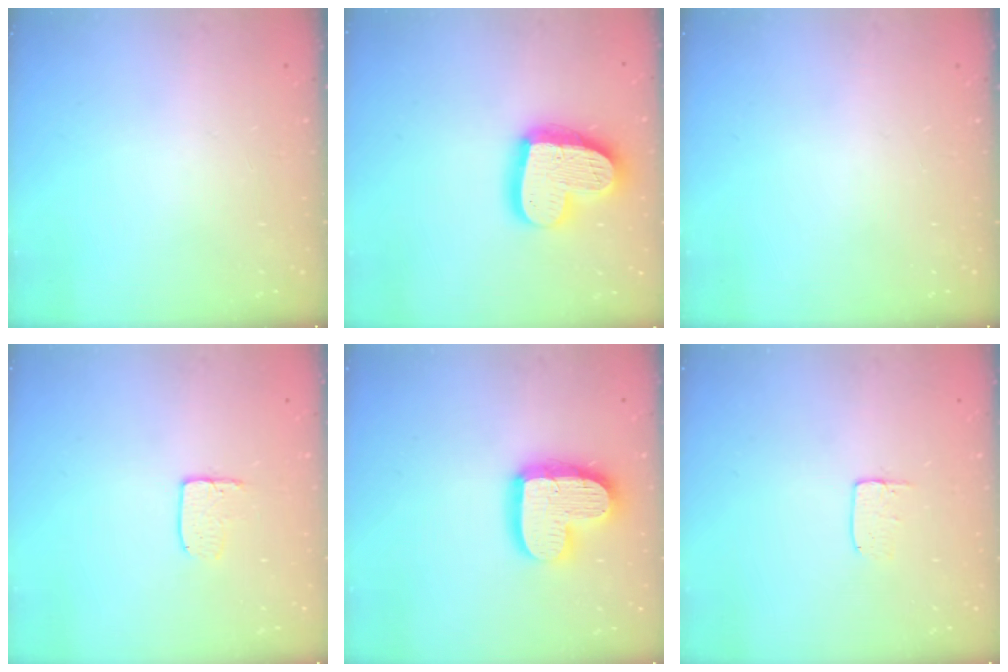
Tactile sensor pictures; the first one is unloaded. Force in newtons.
{"total": 19.9, "press": 19.9, "slide": 1.6}
{"total": 0.0}
{"total": 5.8, "press": 5.8, "slide": 0.4}
{"total": 17.1, "press": 17.0, "slide": 1.5}
{"total": 3.4, "press": 3.4, "slide": 0.3}